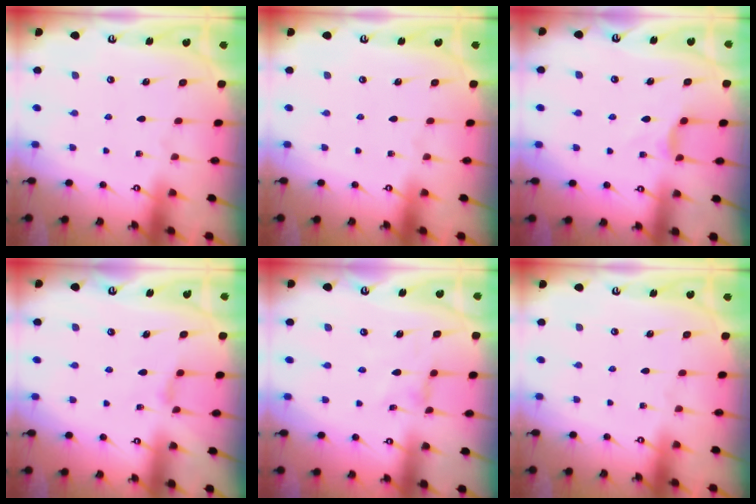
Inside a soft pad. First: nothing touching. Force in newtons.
{"total": 0.0}
{"total": 4.2, "press": 4.2, "slide": 0.7}
{"total": 2.0, "press": 2.0, "slide": 0.4}
{"total": 0.5, "press": 0.5, "slide": 0.2}
{"total": 0.0}